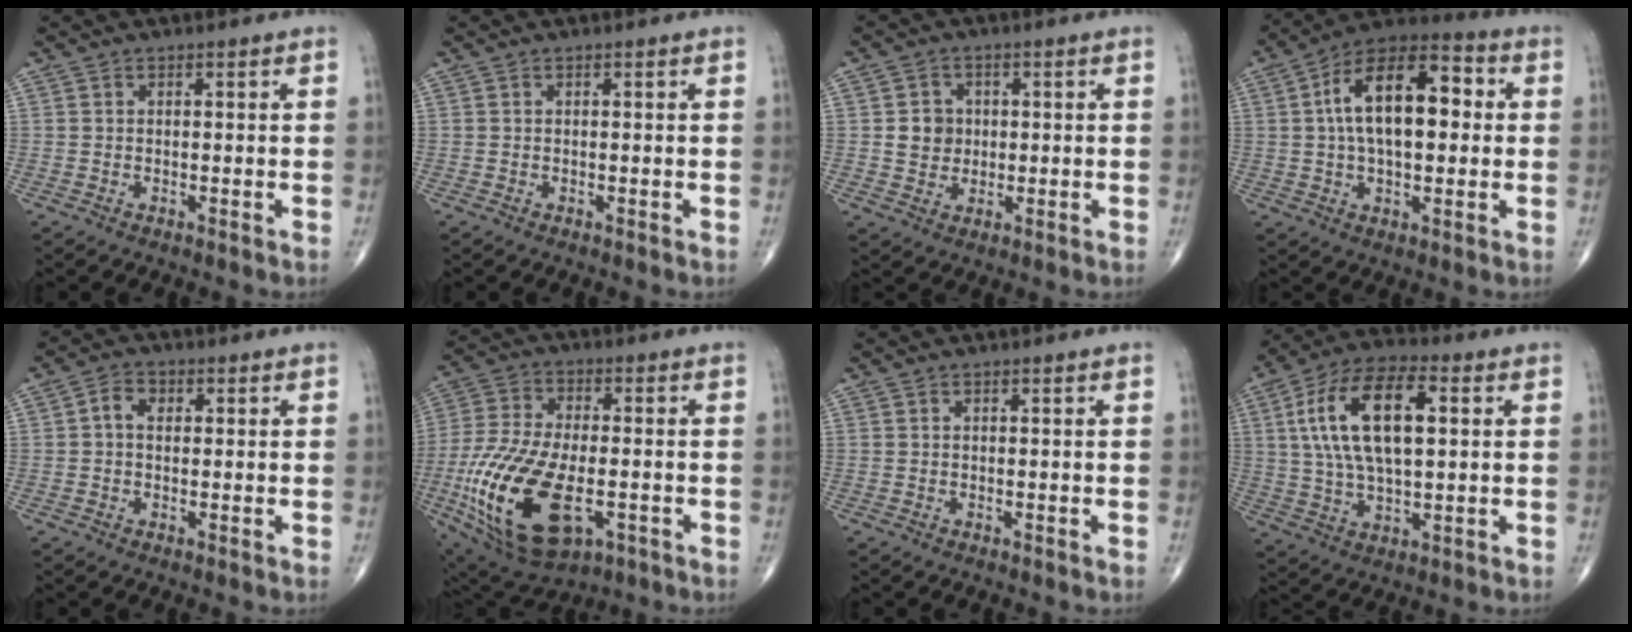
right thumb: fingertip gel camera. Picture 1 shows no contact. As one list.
[{"total": 0.0}, {"total": 4.8, "force": [0.4, 4.4, 2.0], "torque": [-0.011, 0.002, 0.007]}, {"total": 17.5, "force": [2.3, 8.9, 14.9], "torque": [-0.233, 0.032, 0.029]}, {"total": 3.3, "force": [0.4, 2.4, 2.2], "torque": [-0.035, 0.014, 0.004]}, {"total": 24.0, "force": [-6.7, 12.2, 19.5], "torque": [-0.421, -0.009, -0.103]}, {"total": 0.0}, {"total": 17.7, "force": [3.7, 8.3, 15.2], "torque": [-0.283, 0.015, 0.065]}]